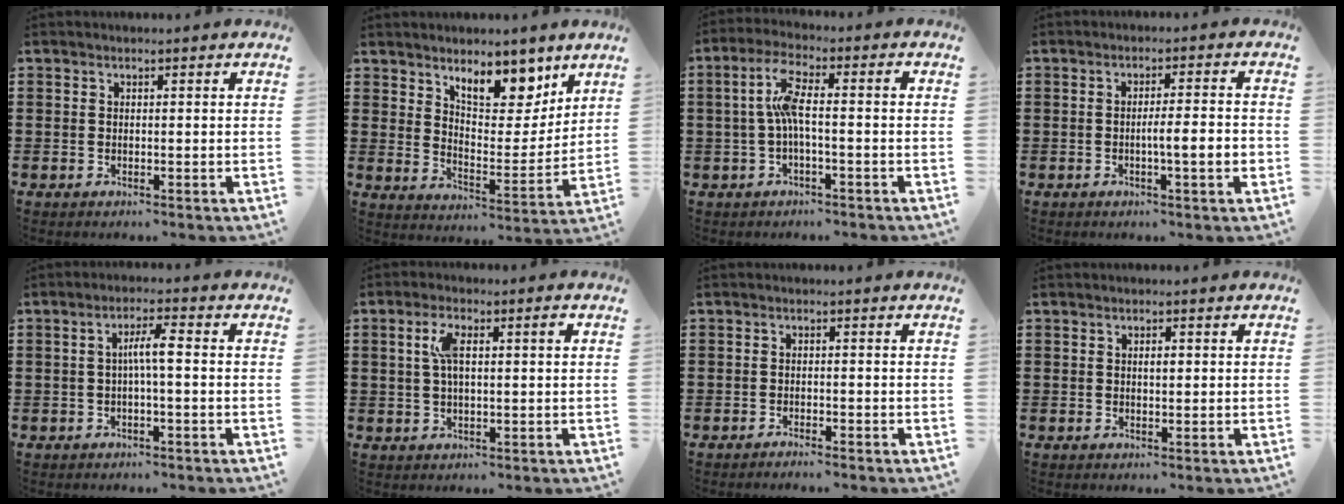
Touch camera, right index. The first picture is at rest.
{"total": 9.8, "force": [7.5, 4.3, 4.6], "torque": [-0.080, -0.038, 0.133]}
{"total": 5.8, "force": [-0.6, 1.3, 5.7], "torque": [-0.118, 0.001, -0.018]}
{"total": 5.0, "force": [-1.1, 0.2, 4.9], "torque": [-0.084, -0.005, -0.021]}
{"total": 3.9, "force": [-0.3, 0.4, 3.8], "torque": [-0.072, 0.005, -0.010]}
{"total": 5.1, "force": [1.1, 1.4, 4.8], "torque": [-0.088, 0.006, 0.013]}
{"total": 1.2, "force": [-1.2, -0.1, 0.1], "torque": [-0.005, 0.002, -0.024]}
{"total": 1.3, "force": [0.2, 0.4, 1.2], "torque": [-0.023, 0.003, 0.002]}